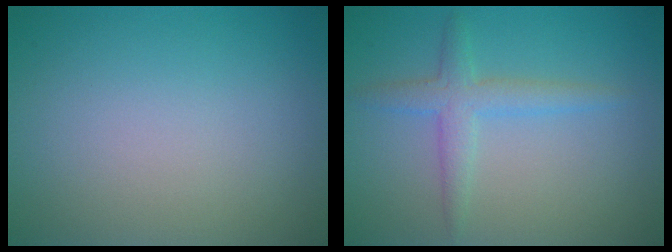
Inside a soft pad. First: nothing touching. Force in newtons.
{"total": 2.6, "press": 2.6, "slide": 0.1}